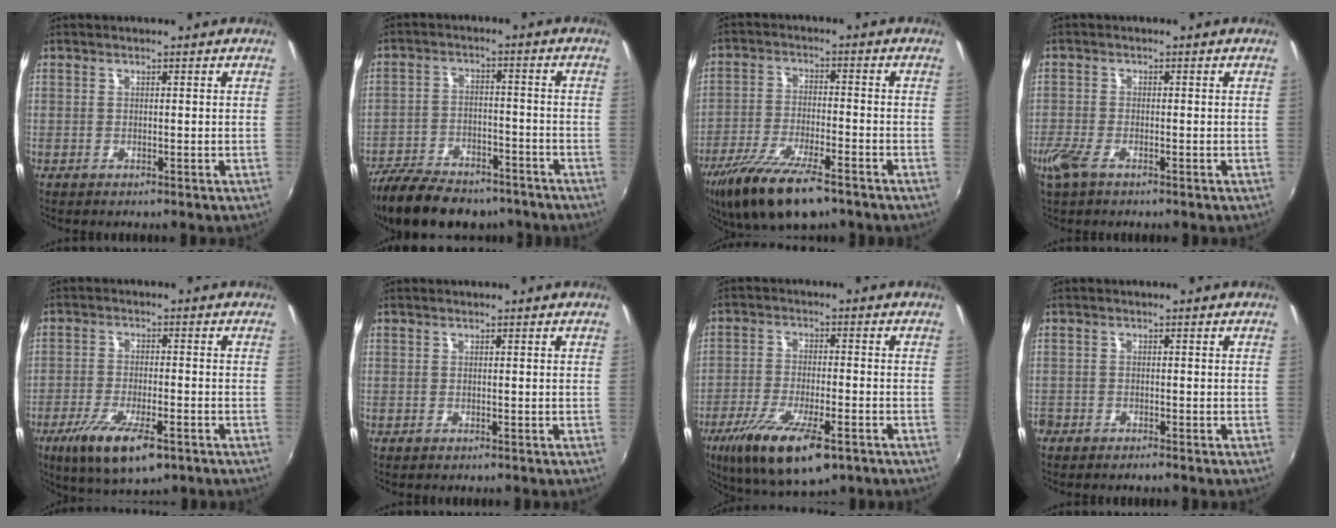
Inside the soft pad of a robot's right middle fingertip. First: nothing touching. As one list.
[{"total": 18.0, "force": [-14.3, 7.2, 8.3], "torque": [-0.183, -0.018, -0.217]}, {"total": 14.3, "force": [-10.1, 4.1, 9.3], "torque": [-0.198, -0.034, -0.182]}, {"total": 4.2, "force": [-2.6, 1.6, 2.9], "torque": [-0.072, -0.011, -0.051]}, {"total": 11.2, "force": [-6.4, 3.2, 8.6], "torque": [-0.184, -0.037, -0.111]}, {"total": 0.0}, {"total": 14.6, "force": [-8.5, 4.4, 11.0], "torque": [-0.220, -0.043, -0.147]}, {"total": 1.8, "force": [-1.7, 0.7, 0.4], "torque": [-0.021, -0.006, -0.037]}]